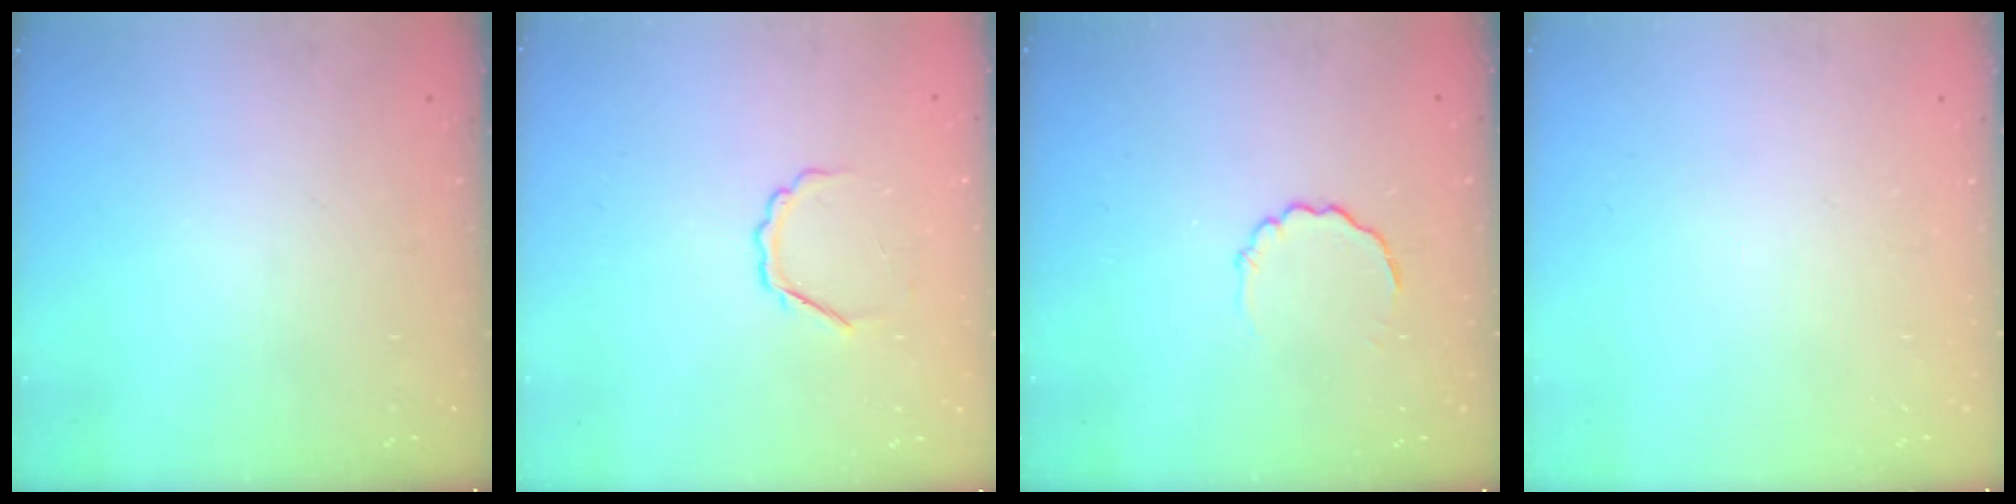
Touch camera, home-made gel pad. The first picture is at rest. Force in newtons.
{"total": 4.1, "press": 4.0, "slide": 0.5}
{"total": 3.3, "press": 3.1, "slide": 1.0}
{"total": 0.0}